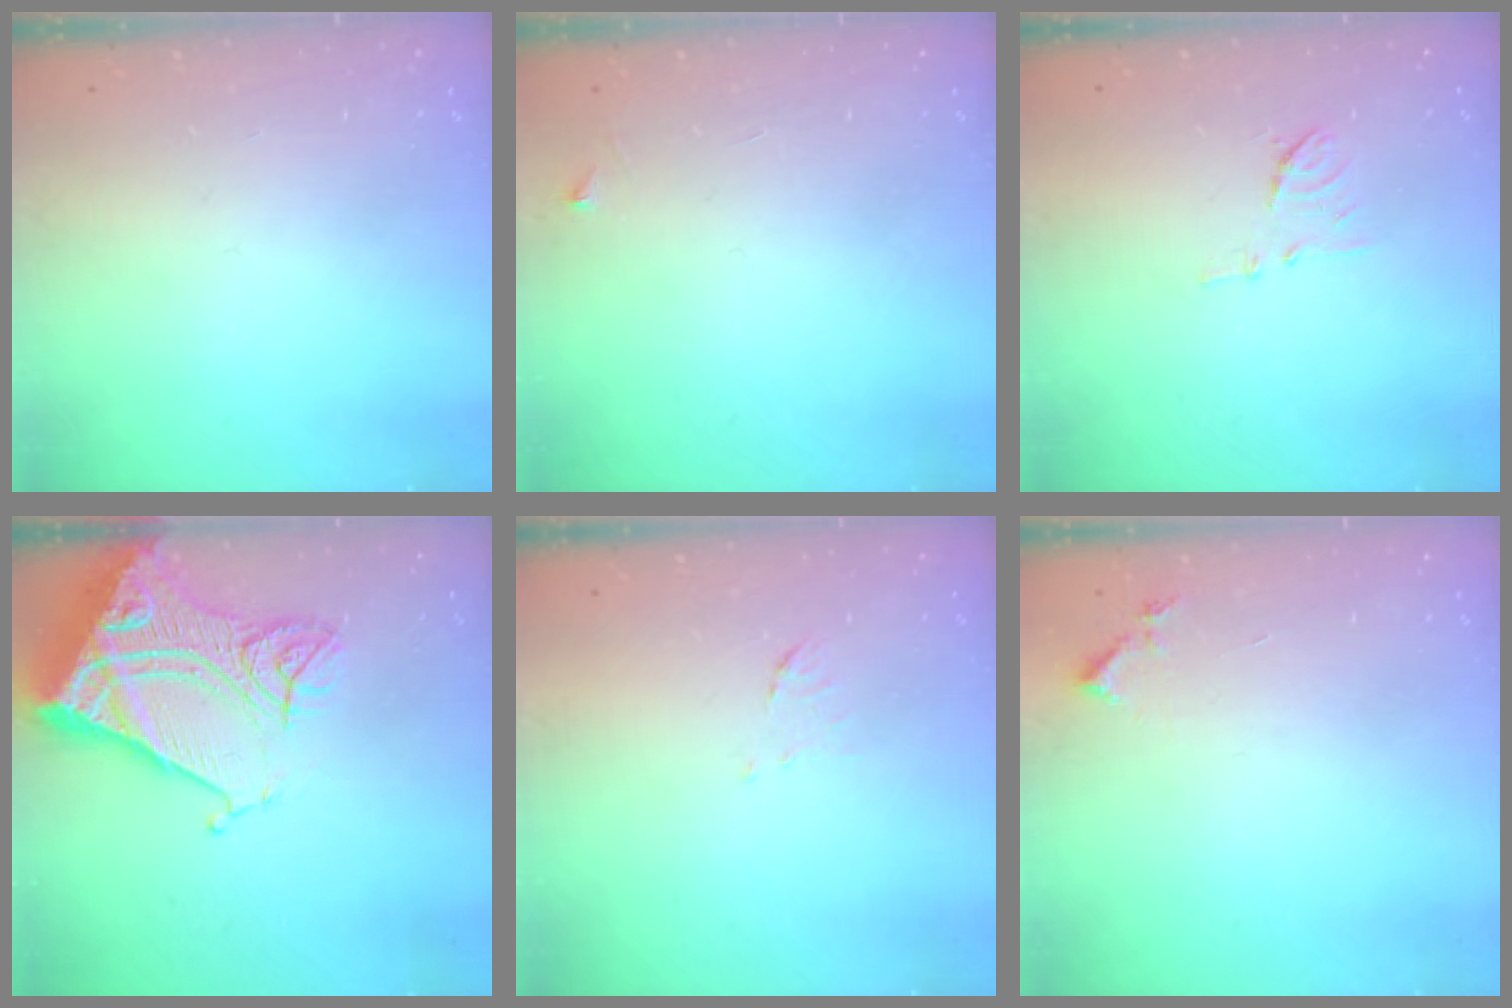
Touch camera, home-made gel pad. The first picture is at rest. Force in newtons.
{"total": 2.5, "press": 2.5, "slide": 0.3}
{"total": 7.5, "press": 7.5, "slide": 0.8}
{"total": 20.1, "press": 19.9, "slide": 2.6}
{"total": 5.3, "press": 5.2, "slide": 0.5}
{"total": 4.9, "press": 4.8, "slide": 0.5}